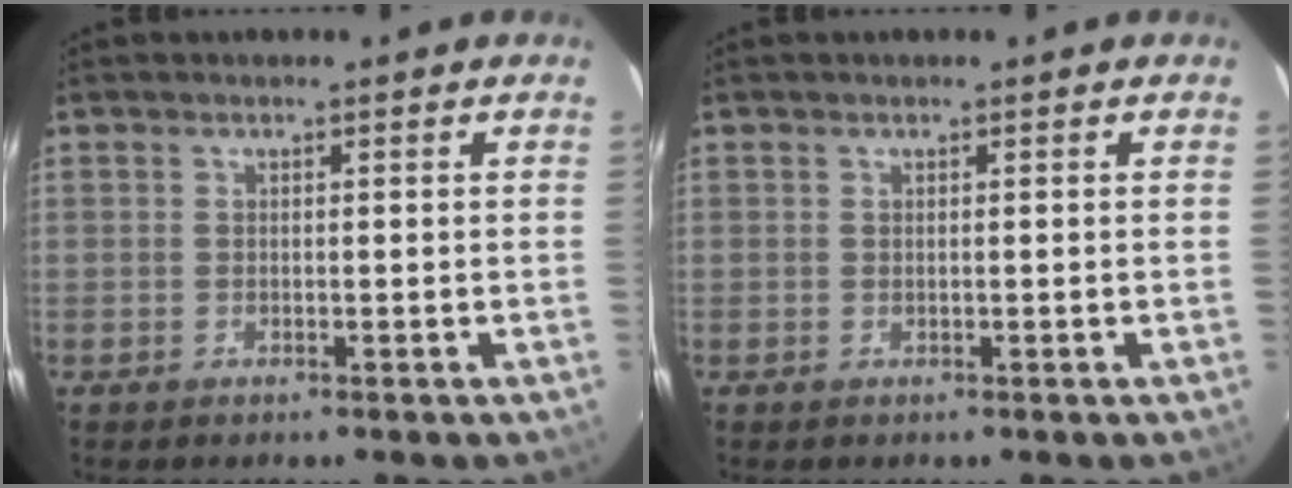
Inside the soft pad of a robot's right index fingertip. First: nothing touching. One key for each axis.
{"total": 0.0}